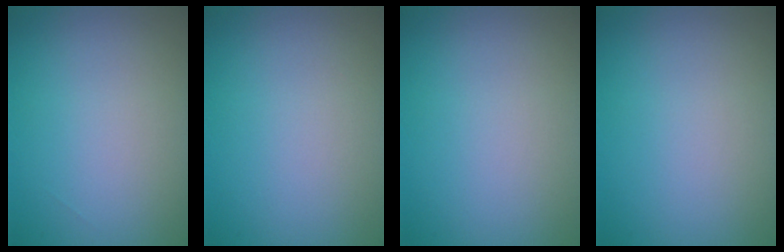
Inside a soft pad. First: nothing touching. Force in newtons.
{"total": 0.0}
{"total": 0.0}
{"total": 0.0}